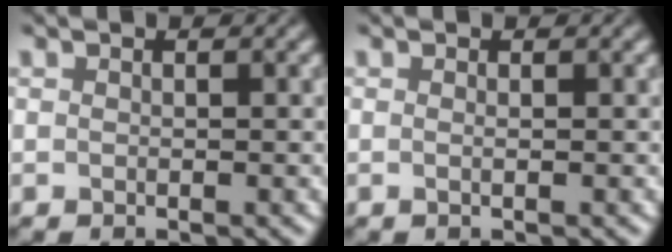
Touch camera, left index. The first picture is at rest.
{"total": 0.7, "force": [0.0, 0.3, 0.7], "torque": [-0.009, -0.002, -0.004]}